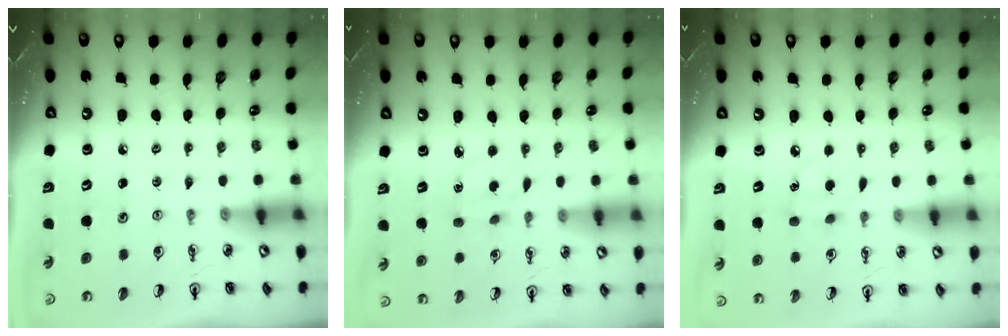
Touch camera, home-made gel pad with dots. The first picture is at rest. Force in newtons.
{"total": 3.3, "press": 3.2, "slide": 0.8}
{"total": 7.1, "press": 7.0, "slide": 0.7}